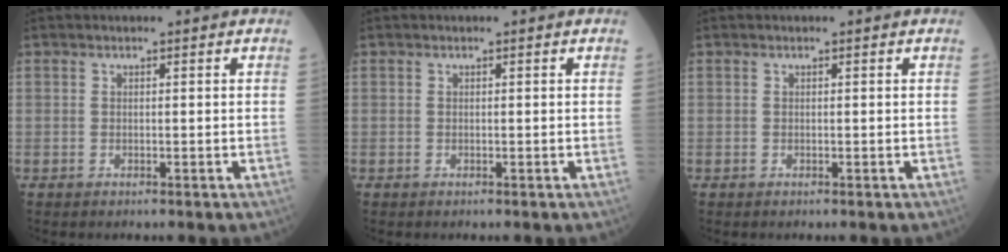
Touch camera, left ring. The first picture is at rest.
{"total": 0.0}
{"total": 0.0}